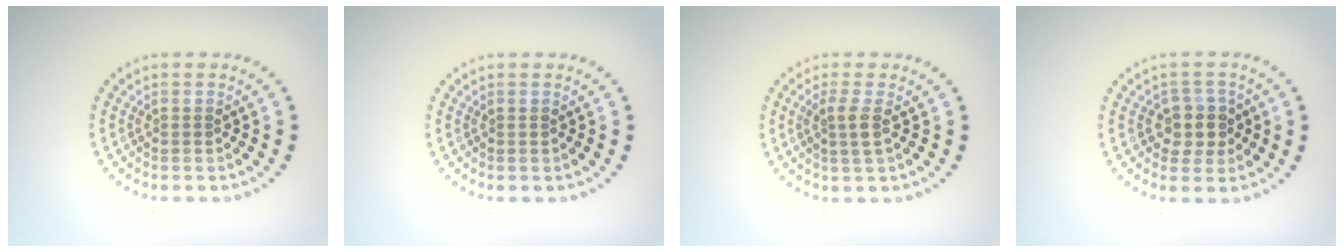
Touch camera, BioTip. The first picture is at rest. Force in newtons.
{"total": 0.0}
{"total": 1.6, "press": 1.4, "slide": 0.8}
{"total": 2.8, "press": 2.5, "slide": 1.3}